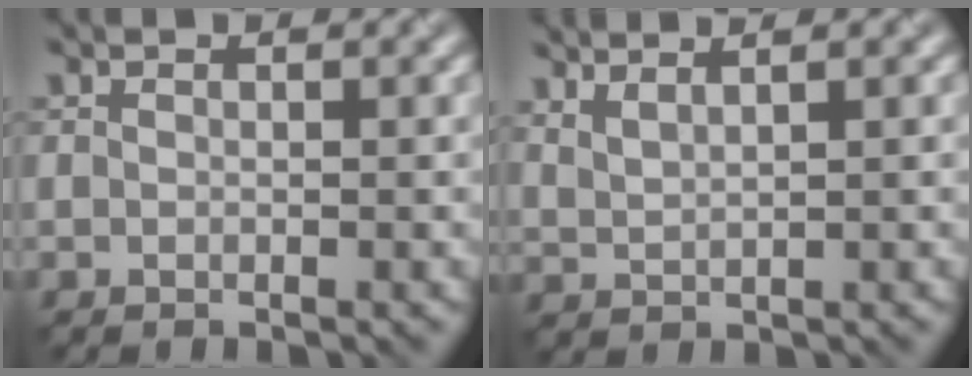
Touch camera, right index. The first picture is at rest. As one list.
[{"total": 3.5, "force": [3.0, 1.0, 1.3], "torque": [-0.007, 0.025, 0.029]}]